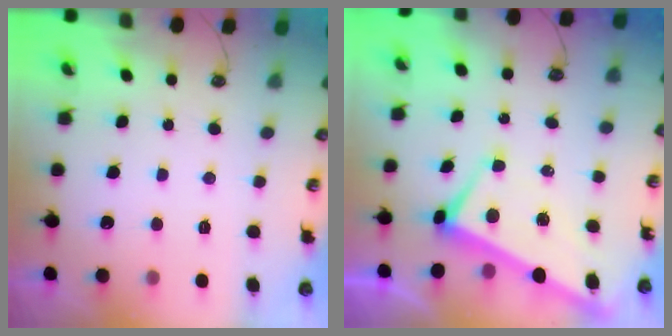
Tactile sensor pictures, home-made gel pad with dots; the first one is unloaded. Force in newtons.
{"total": 2.7, "press": 2.5, "slide": 0.9}